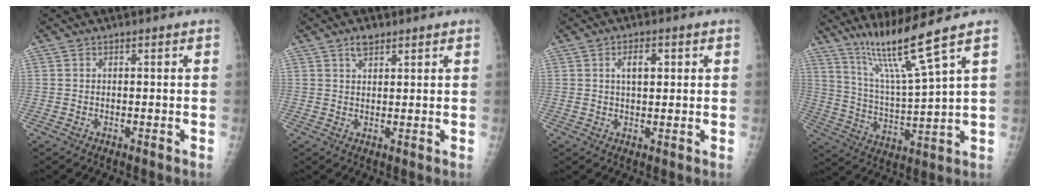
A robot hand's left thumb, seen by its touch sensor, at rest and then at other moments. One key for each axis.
{"total": 2.7, "fx": 1.9, "fy": 1.4, "fz": 1.3, "tx": -0.013, "ty": -0.009, "tz": 0.033}
{"total": 3.7, "fx": 1.4, "fy": 1.7, "fz": 3.0, "tx": -0.043, "ty": 0.001, "tz": 0.023}
{"total": 12.5, "fx": 9.1, "fy": -1.5, "fz": 8.5, "tx": -0.150, "ty": -0.060, "tz": 0.174}